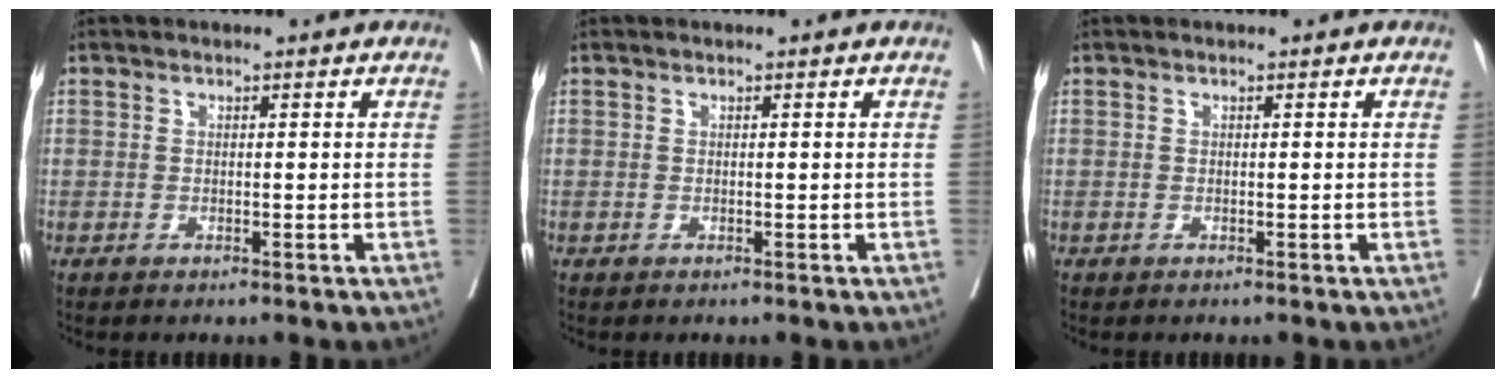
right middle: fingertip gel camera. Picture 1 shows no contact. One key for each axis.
{"total": 0.0}
{"total": 0.0}